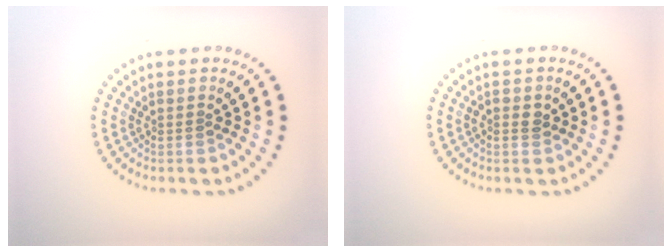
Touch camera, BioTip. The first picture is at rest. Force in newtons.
{"total": 1.2, "press": 1.2, "slide": 0.0}